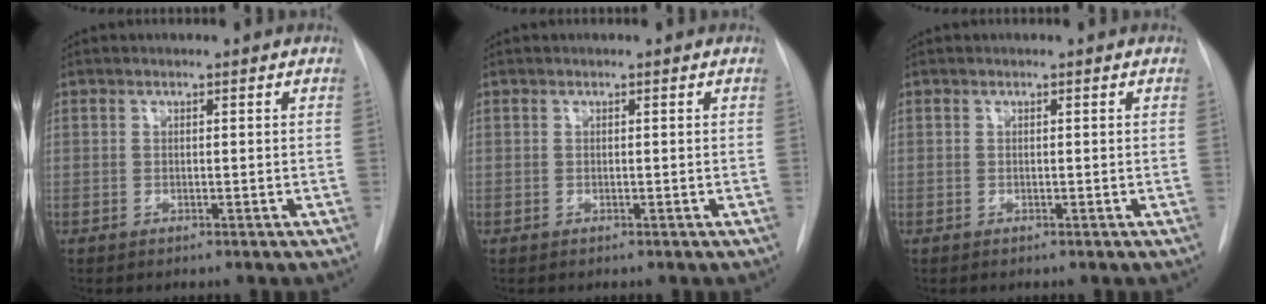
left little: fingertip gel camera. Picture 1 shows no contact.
{"total": 0.0}
{"total": 0.0}